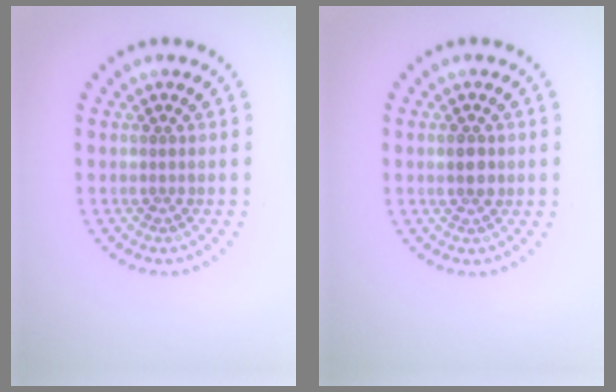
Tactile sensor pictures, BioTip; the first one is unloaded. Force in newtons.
{"total": 1.6, "press": 1.6, "slide": 0.1}